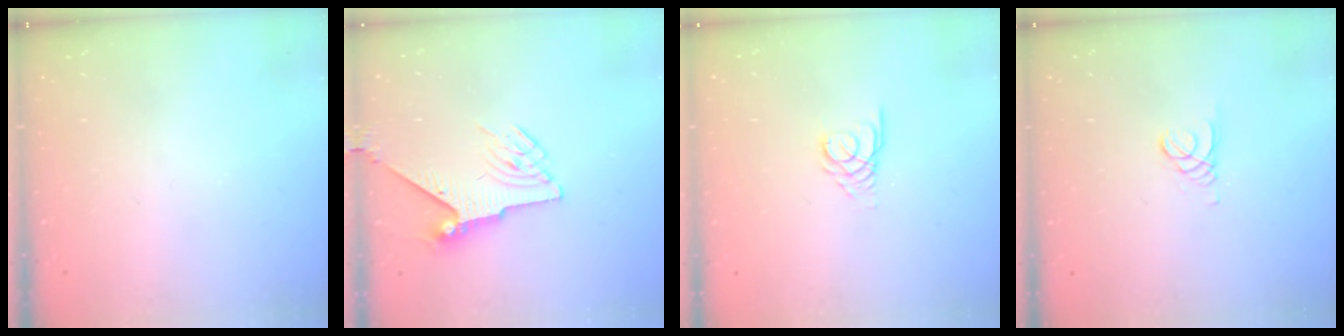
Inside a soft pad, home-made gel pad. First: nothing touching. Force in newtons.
{"total": 6.8, "press": 6.7, "slide": 0.9}
{"total": 4.8, "press": 4.8, "slide": 0.3}
{"total": 1.5, "press": 1.5, "slide": 0.1}